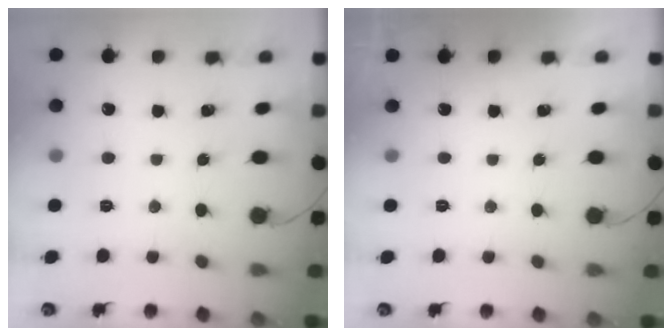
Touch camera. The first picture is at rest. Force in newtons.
{"total": 0.0}